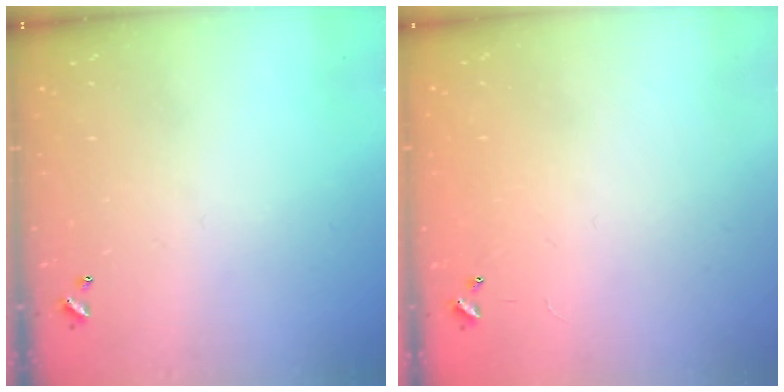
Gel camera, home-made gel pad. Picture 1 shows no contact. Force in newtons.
{"total": 8.7, "press": 8.7, "slide": 0.5}